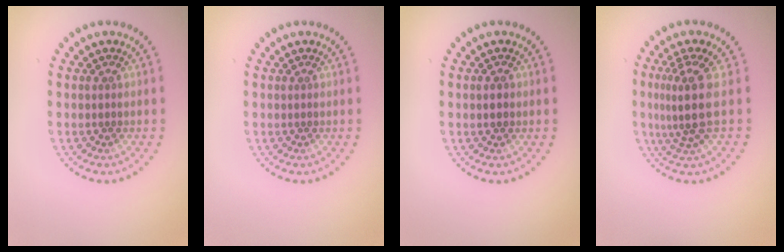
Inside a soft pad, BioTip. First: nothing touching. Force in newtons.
{"total": 0.0}
{"total": 1.4, "press": 1.4, "slide": 0.1}
{"total": 3.4, "press": 2.4, "slide": 2.3}